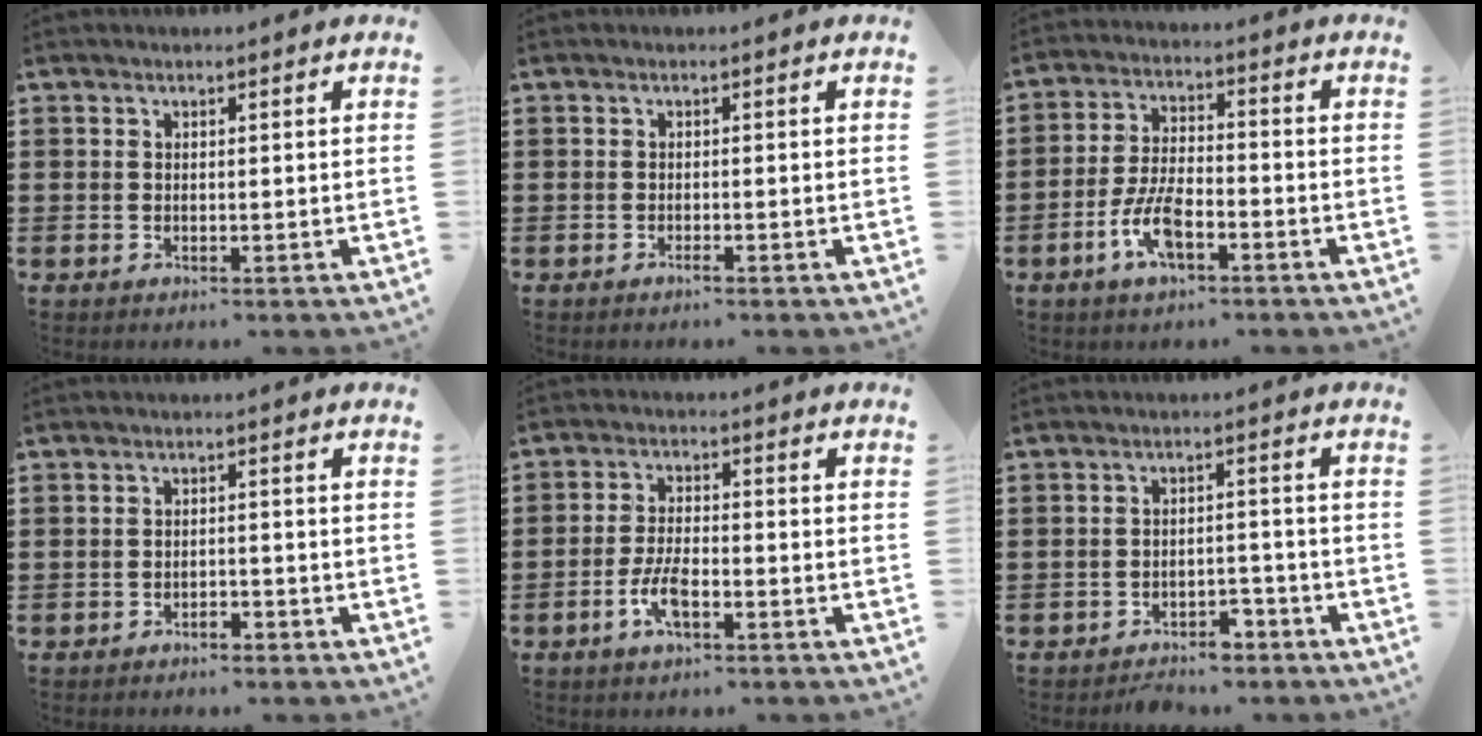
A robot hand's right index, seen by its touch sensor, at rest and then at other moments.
{"total": 0.9, "force": [-0.7, 0.0, 0.5], "torque": [-0.011, -0.005, -0.012]}
{"total": 7.4, "force": [-3.6, 2.9, 5.8], "torque": [-0.133, -0.002, -0.070]}
{"total": 1.7, "force": [-1.6, 0.2, 0.5], "torque": [-0.014, -0.001, -0.032]}
{"total": 5.2, "force": [-2.4, 1.8, 4.2], "torque": [-0.103, -0.004, -0.053]}
{"total": 3.2, "force": [-2.9, 1.0, 0.9], "torque": [-0.017, 0.010, -0.058]}